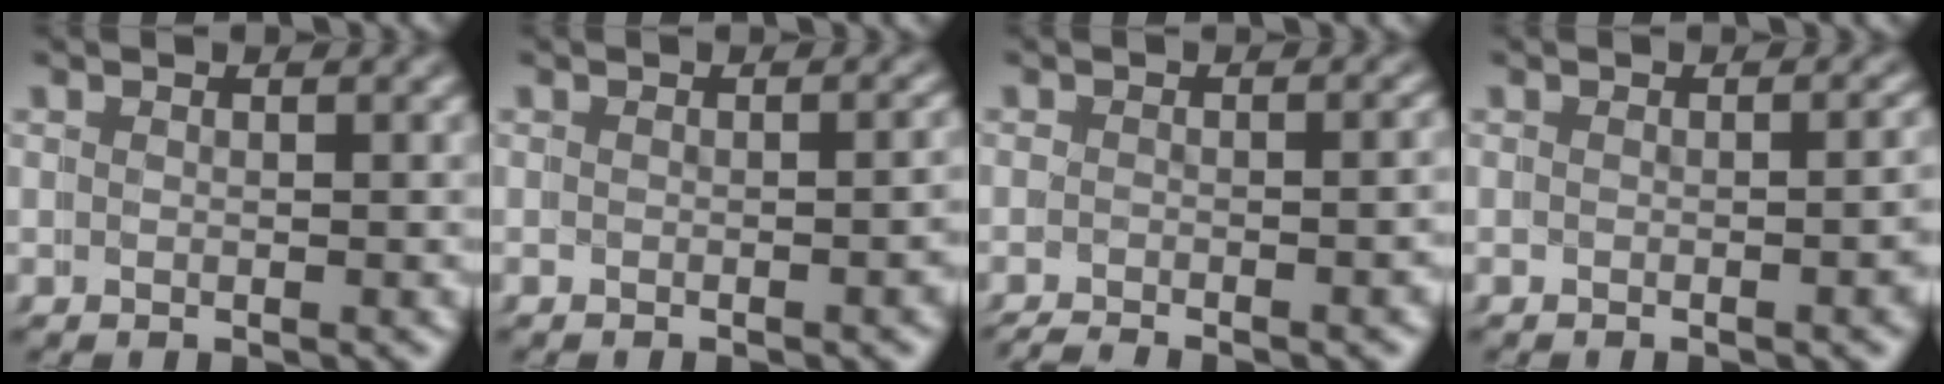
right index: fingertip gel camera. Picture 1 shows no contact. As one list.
[{"total": 1.7, "force": [-0.6, 0.0, 1.6], "torque": [-0.006, 0.009, -0.013]}, {"total": 2.5, "force": [-2.2, 0.1, 1.2], "torque": [-0.007, 0.000, -0.038]}, {"total": 2.3, "force": [-0.5, 0.1, 2.2], "torque": [-0.014, 0.009, -0.013]}]